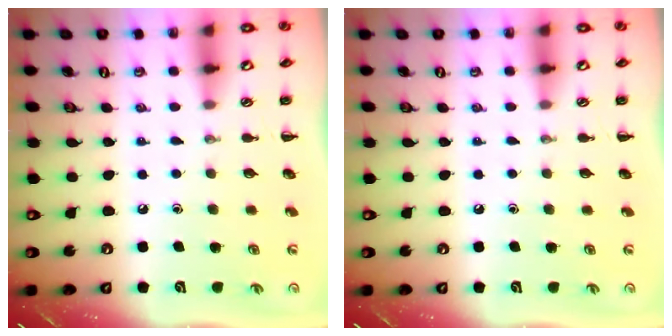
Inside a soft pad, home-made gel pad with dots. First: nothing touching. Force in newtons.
{"total": 0.0}